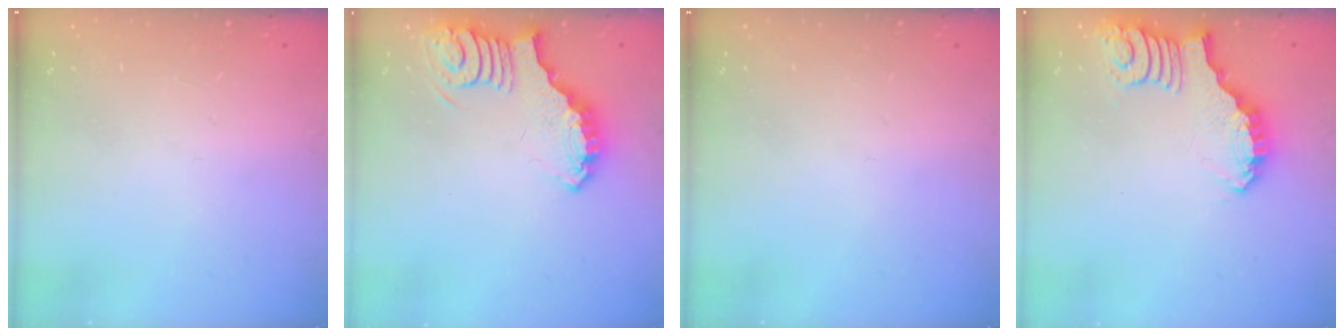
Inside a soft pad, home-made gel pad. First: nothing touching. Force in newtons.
{"total": 3.9, "press": 3.9, "slide": 0.6}
{"total": 0.0}
{"total": 2.7, "press": 2.7, "slide": 0.2}